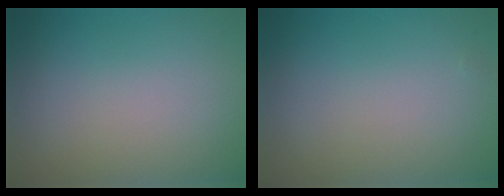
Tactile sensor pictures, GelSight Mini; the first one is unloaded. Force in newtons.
{"total": 0.0}